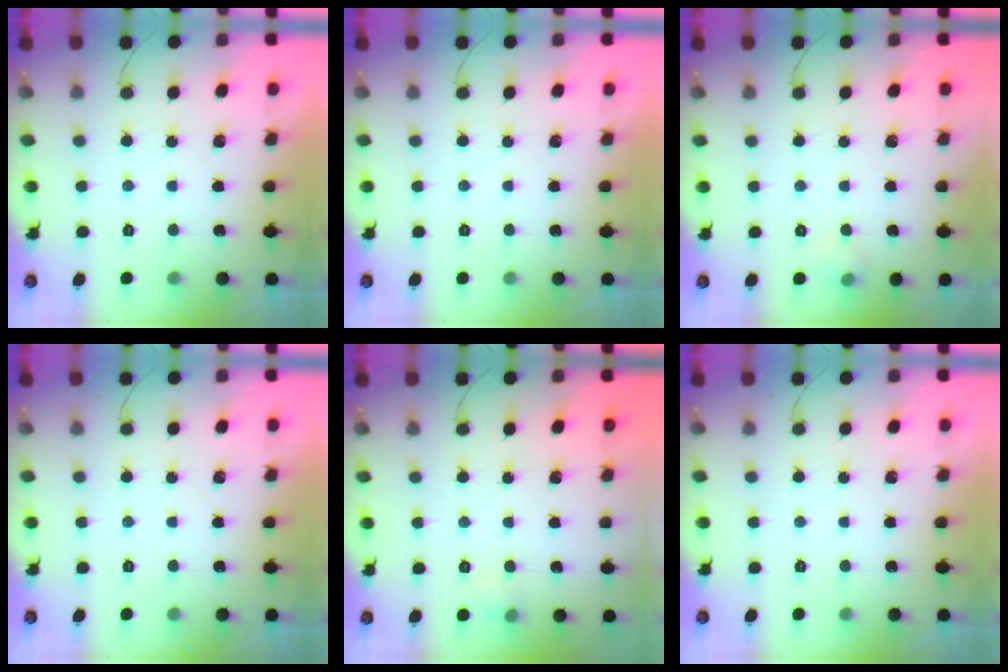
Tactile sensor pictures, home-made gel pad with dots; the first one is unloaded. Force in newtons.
{"total": 0.0}
{"total": 4.1, "press": 3.8, "slide": 1.6}
{"total": 0.0}
{"total": 5.5, "press": 5.3, "slide": 1.6}
{"total": 0.0}